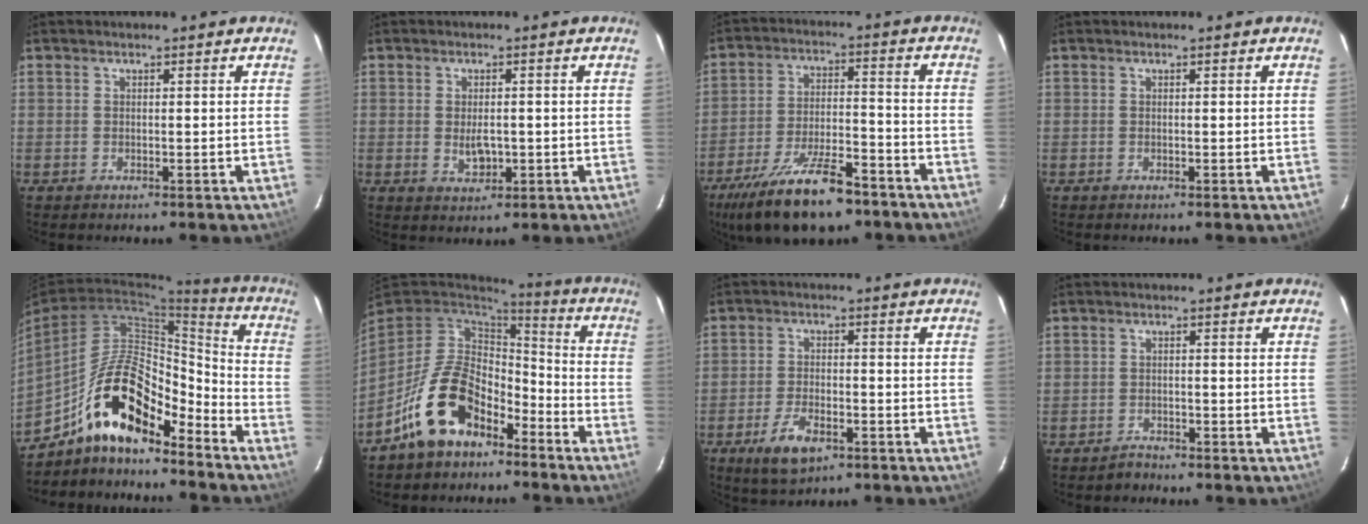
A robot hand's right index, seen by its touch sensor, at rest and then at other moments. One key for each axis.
{"total": 3.7, "fx": -0.6, "fy": 2.3, "fz": 2.9, "tx": -0.048, "ty": -0.005, "tz": -0.006}
{"total": 18.2, "fx": -13.2, "fy": 6.1, "fz": 10.9, "tx": -0.220, "ty": -0.026, "tz": -0.210}
{"total": 0.0}
{"total": 16.5, "fx": -11.7, "fy": 5.6, "fz": 10.1, "tx": -0.183, "ty": 0.022, "tz": -0.208}
{"total": 15.2, "fx": -9.2, "fy": 9.2, "fz": 7.9, "tx": -0.171, "ty": 0.028, "tz": -0.146}
{"total": 7.6, "fx": -4.2, "fy": 3.6, "fz": 5.2, "tx": -0.117, "ty": -0.005, "tz": -0.070}
{"total": 1.9, "fx": -1.6, "fy": 1.0, "fz": -0.4, "tx": 0.004, "ty": 0.006, "tz": -0.026}